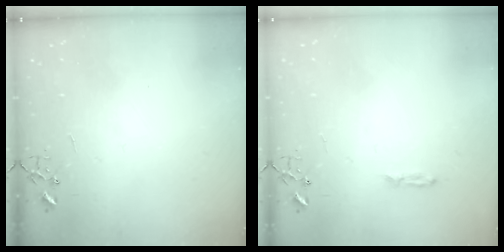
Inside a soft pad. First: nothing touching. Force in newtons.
{"total": 3.7, "press": 3.6, "slide": 0.4}